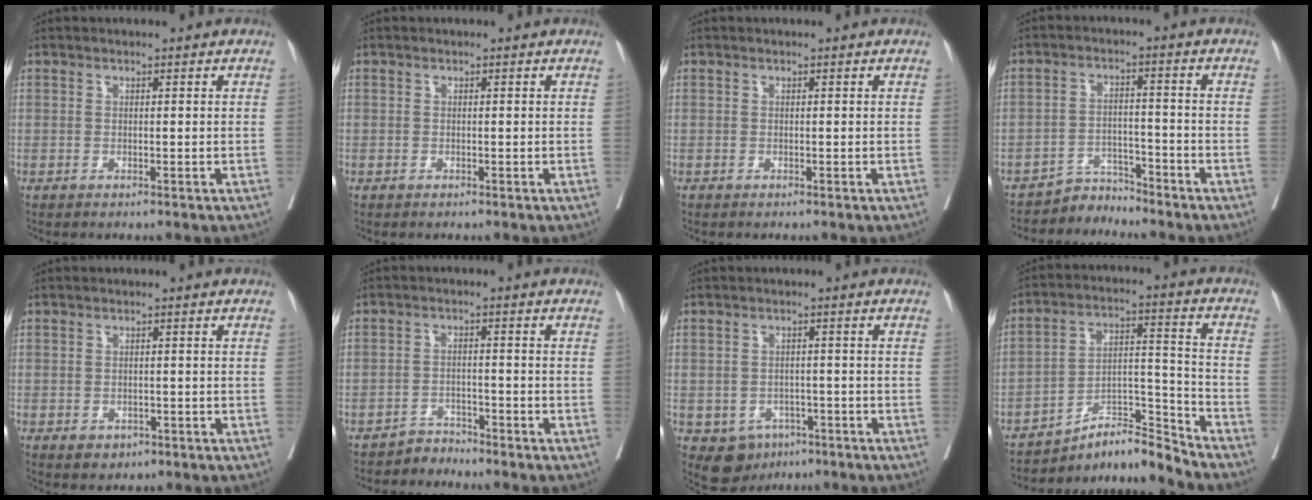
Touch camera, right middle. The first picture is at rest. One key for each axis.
{"total": 0.7, "fx": -0.3, "fy": 0.6, "fz": -0.1, "tx": 0.003, "ty": 0.006, "tz": -0.011}
{"total": 0.0}
{"total": 4.0, "fx": -3.9, "fy": 0.5, "fz": -1.0, "tx": 0.025, "ty": 0.004, "tz": -0.066}
{"total": 2.6, "fx": -1.3, "fy": 1.9, "fz": 1.1, "tx": -0.013, "ty": 0.001, "tz": -0.009}
{"total": 2.5, "fx": -2.3, "fy": 0.4, "fz": -0.7, "tx": 0.019, "ty": -0.006, "tz": -0.041}
{"total": 5.1, "fx": -2.7, "fy": 4.1, "fz": 1.4, "tx": -0.017, "ty": 0.005, "tz": -0.031}
{"total": 9.4, "fx": -9.2, "fy": -0.5, "fz": 1.7, "tx": -0.023, "ty": 0.046, "tz": -0.159}